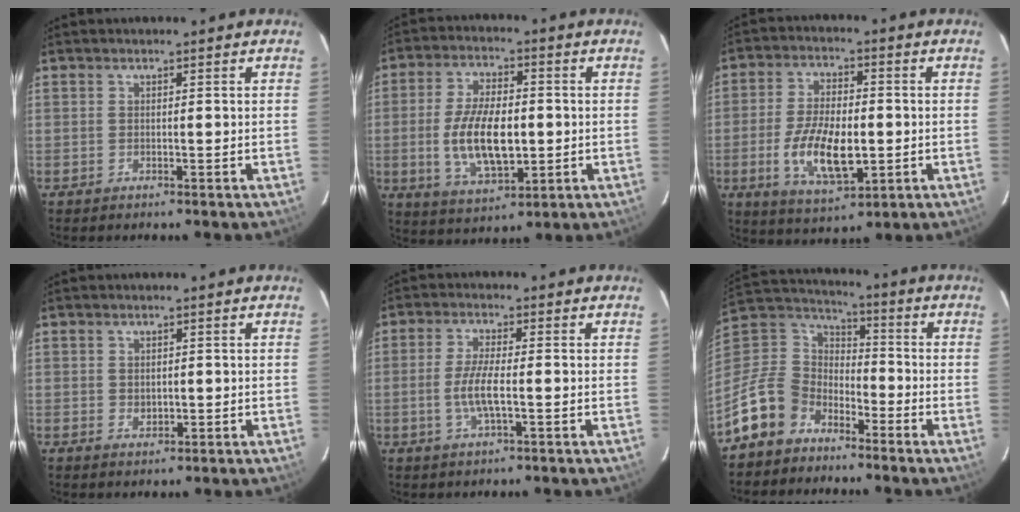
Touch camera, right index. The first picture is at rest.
{"total": 13.1, "force": [-1.4, 6.1, 11.5], "torque": [-0.226, -0.006, -0.018]}
{"total": 12.5, "force": [-2.7, 5.8, 10.8], "torque": [-0.215, -0.011, -0.042]}
{"total": 2.9, "force": [-0.3, 2.5, 1.6], "torque": [-0.024, -0.002, 0.000]}
{"total": 5.7, "force": [-1.2, 1.2, 5.5], "torque": [-0.110, -0.005, -0.024]}
{"total": 12.3, "force": [-8.5, 8.1, 3.7], "torque": [-0.102, 0.033, -0.160]}